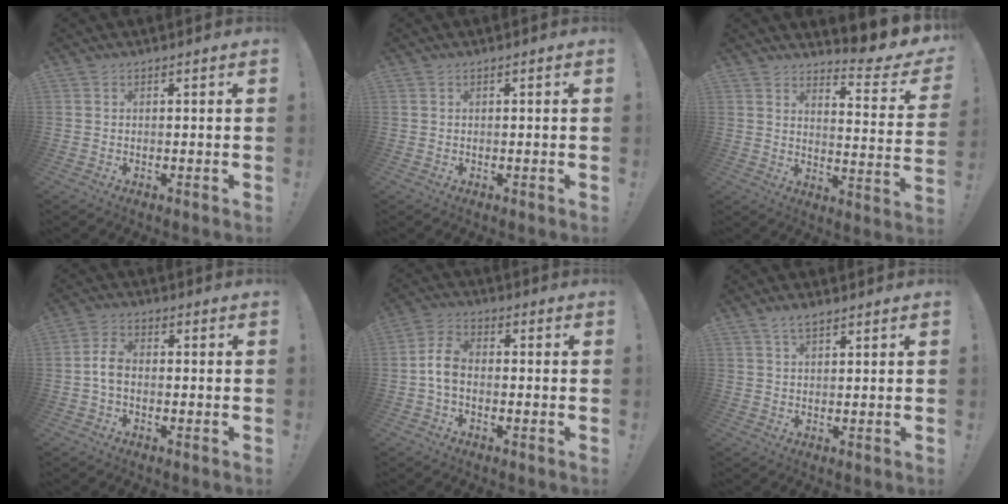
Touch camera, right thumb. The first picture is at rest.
{"total": 0.0}
{"total": 7.0, "force": [6.0, 0.5, 3.6], "torque": [-0.031, -0.078, 0.093]}
{"total": 5.3, "force": [-0.7, 3.1, 4.2], "torque": [-0.093, 0.013, -0.012]}
{"total": 7.1, "force": [-1.1, 4.6, 5.3], "torque": [-0.109, 0.013, -0.016]}
{"total": 3.3, "force": [2.4, 1.2, 1.9], "torque": [-0.027, -0.013, 0.042]}